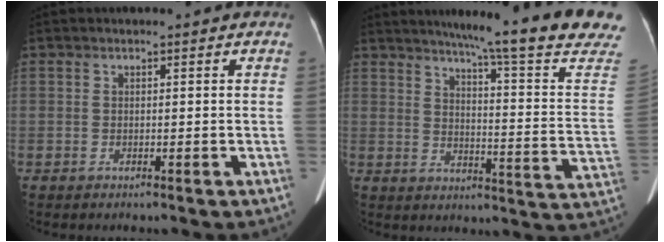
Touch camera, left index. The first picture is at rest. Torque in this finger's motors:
{"motor_torque": [0.77, -1.37, 0.20, 0.11]}